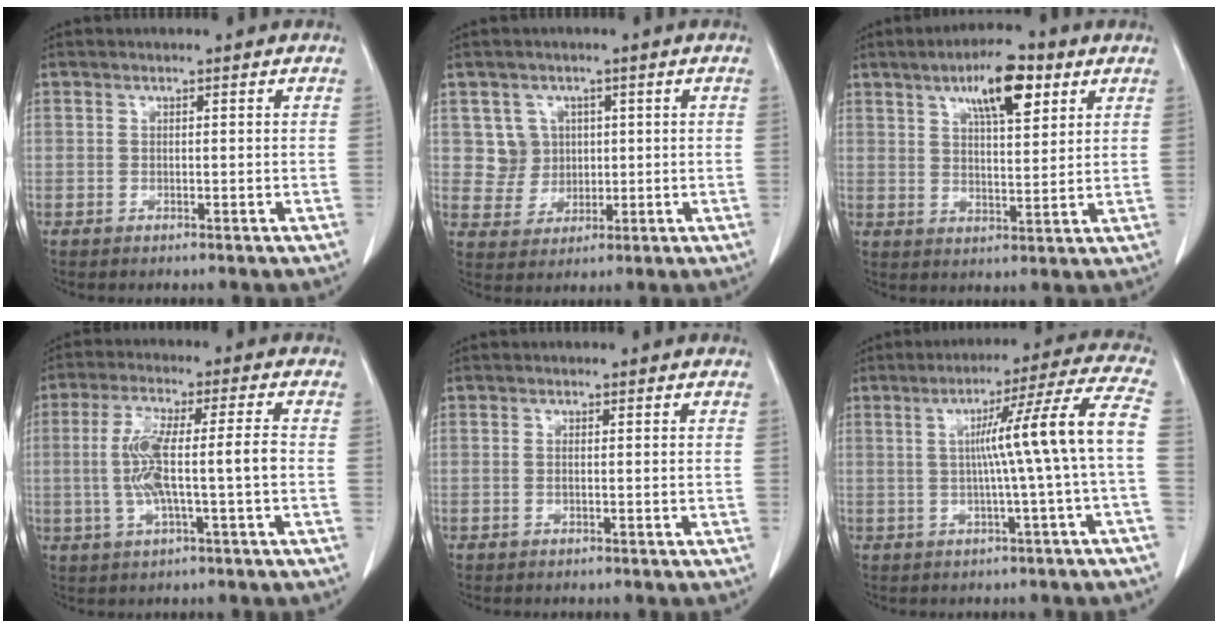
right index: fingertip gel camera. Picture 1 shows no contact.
{"total": 5.0, "force": [1.5, 4.7, 0.2], "torque": [0.004, 0.015, 0.035]}
{"total": 9.6, "force": [5.2, 2.6, 7.6], "torque": [-0.127, 0.011, 0.086]}
{"total": 9.2, "force": [-0.8, 0.8, 9.1], "torque": [-0.179, 0.017, -0.015]}
{"total": 0.6, "force": [0.0, 0.1, 0.6], "torque": [-0.010, 0.002, 0.002]}
{"total": 11.8, "force": [-0.2, -2.0, 11.6], "torque": [-0.160, 0.020, 0.001]}